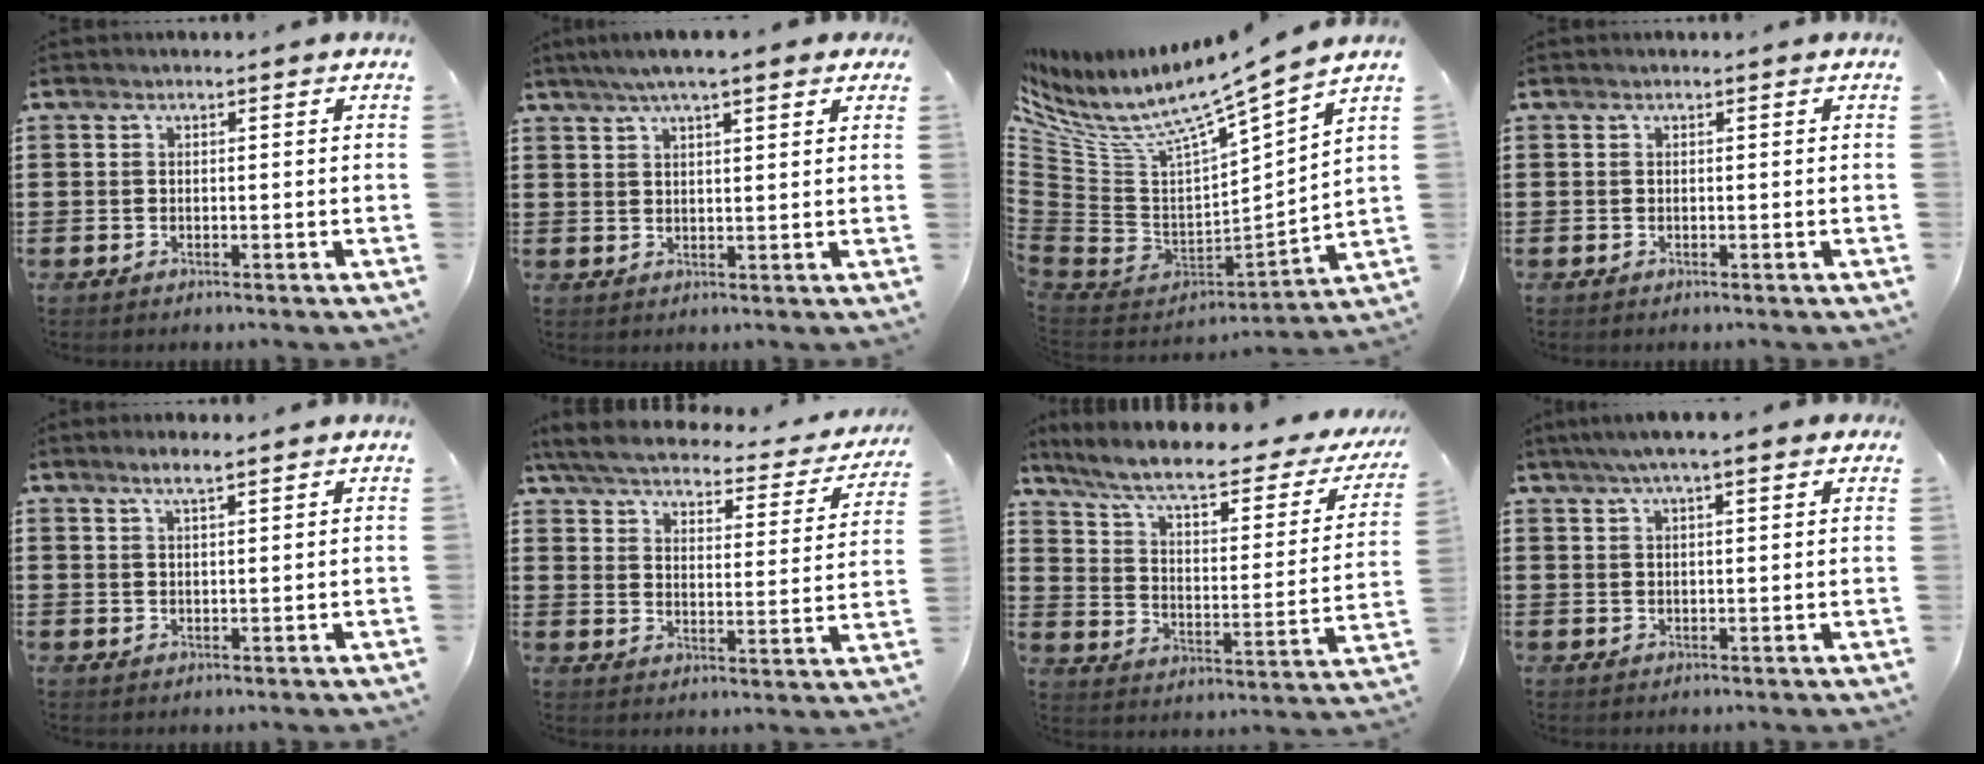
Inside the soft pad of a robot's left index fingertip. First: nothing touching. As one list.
[{"total": 5.1, "force": [3.7, 0.6, 3.4], "torque": [-0.074, 0.002, 0.066]}, {"total": 8.3, "force": [6.5, 1.2, 5.0], "torque": [-0.128, -0.062, 0.098]}, {"total": 0.0}, {"total": 2.7, "force": [2.0, 0.4, 1.8], "torque": [-0.037, 0.005, 0.034]}, {"total": 4.7, "force": [4.3, 0.6, 1.9], "torque": [-0.060, -0.027, 0.069]}, {"total": 8.5, "force": [6.4, 1.5, 5.4], "torque": [-0.127, -0.037, 0.105]}, {"total": 4.4, "force": [2.9, 0.5, 3.2], "torque": [-0.067, 0.005, 0.051]}]